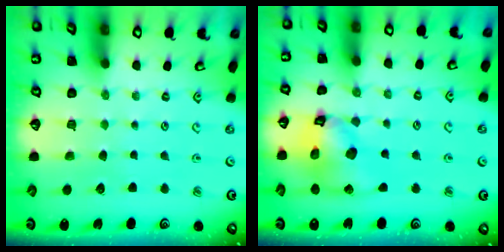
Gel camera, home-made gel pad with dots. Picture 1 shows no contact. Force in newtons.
{"total": 14.5, "press": 14.4, "slide": 2.0}